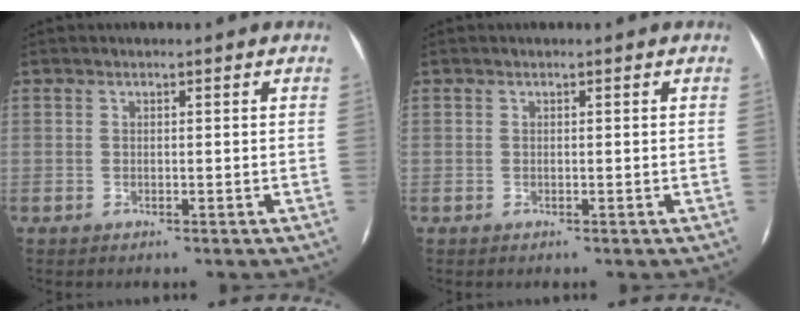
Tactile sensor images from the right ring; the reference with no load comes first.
{"total": 0.0}